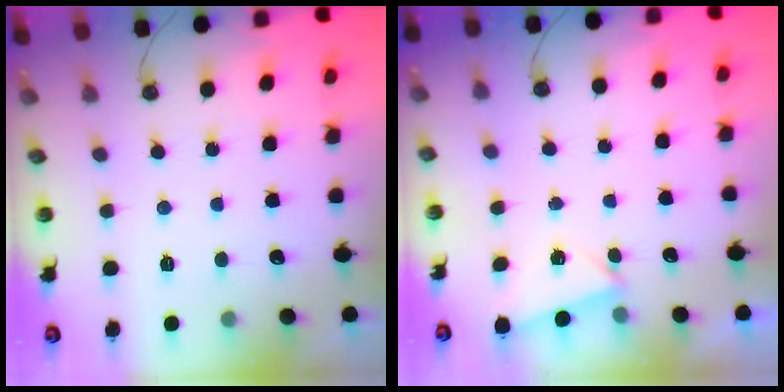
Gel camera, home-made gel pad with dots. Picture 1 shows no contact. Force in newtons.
{"total": 1.7, "press": 0.9, "slide": 1.5}